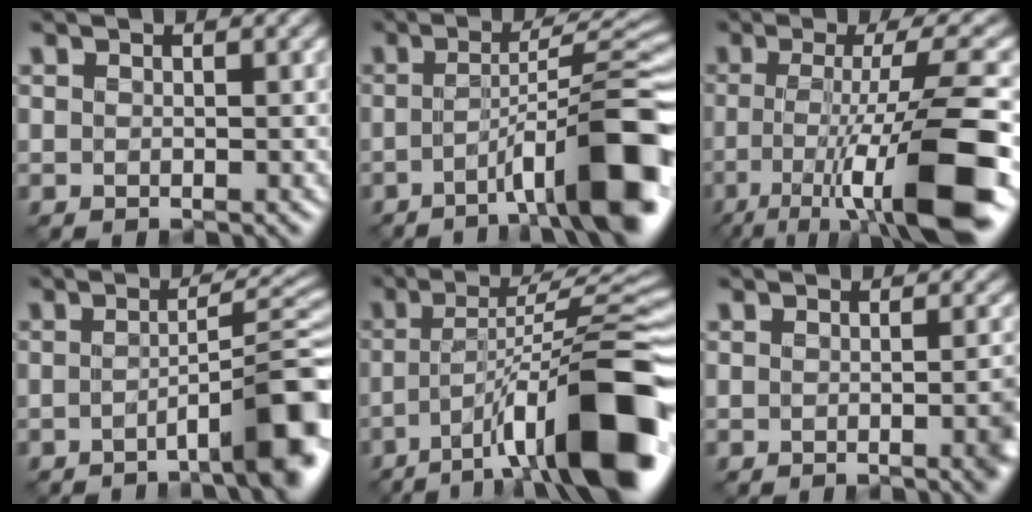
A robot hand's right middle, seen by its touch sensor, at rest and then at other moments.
{"total": 9.0, "force": [-4.2, 0.4, 7.9], "torque": [-0.108, 0.026, -0.081]}
{"total": 10.7, "force": [-2.8, 1.2, 10.3], "torque": [-0.145, -0.006, -0.056]}
{"total": 5.3, "force": [-2.9, 0.6, 4.4], "torque": [-0.053, 0.017, -0.057]}
{"total": 12.8, "force": [-5.9, 1.2, 11.4], "torque": [-0.158, 0.014, -0.100]}
{"total": 1.8, "force": [-0.7, 0.7, 1.5], "torque": [-0.015, 0.002, -0.018]}